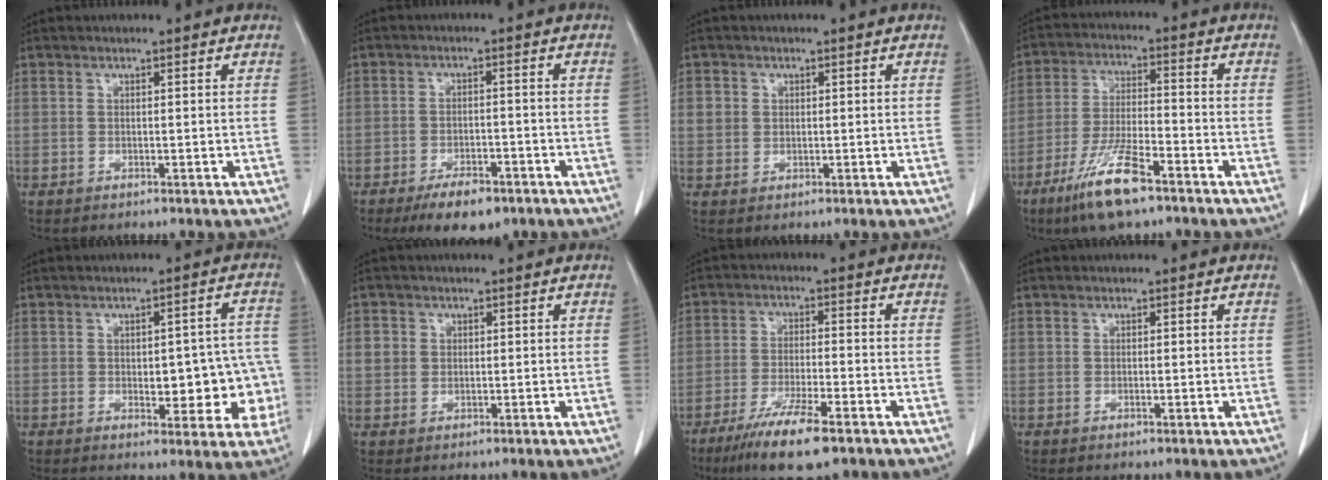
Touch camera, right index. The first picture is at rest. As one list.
[{"total": 7.2, "force": [-4.9, 2.7, 4.4], "torque": [-0.072, -0.006, -0.077]}, {"total": 2.3, "force": [0.6, 2.2, 0.6], "torque": [-0.006, 0.005, 0.012]}, {"total": 10.8, "force": [-6.9, 1.8, 8.0], "torque": [-0.163, -0.023, -0.124]}, {"total": 10.0, "force": [-1.7, 4.5, 8.8], "torque": [-0.086, 0.026, -0.013]}, {"total": 2.6, "force": [0.6, 2.5, 0.6], "torque": [-0.006, 0.005, 0.011]}, {"total": 10.4, "force": [-6.9, 1.1, 7.7], "torque": [-0.135, -0.026, -0.113]}, {"total": 0.0}]